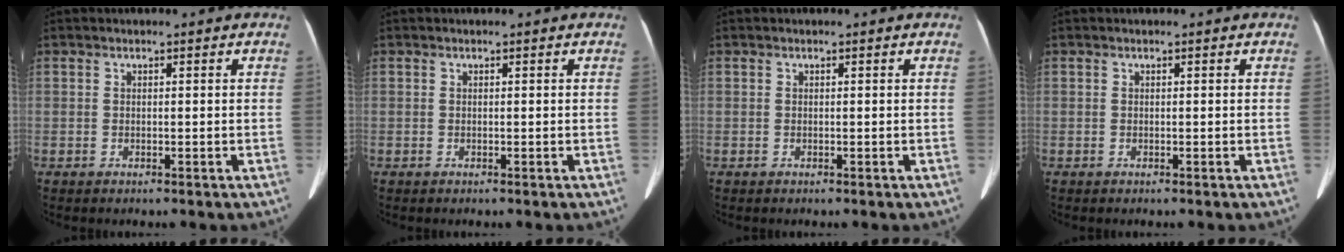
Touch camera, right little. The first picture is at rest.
{"total": 0.0}
{"total": 0.0}
{"total": 0.0}